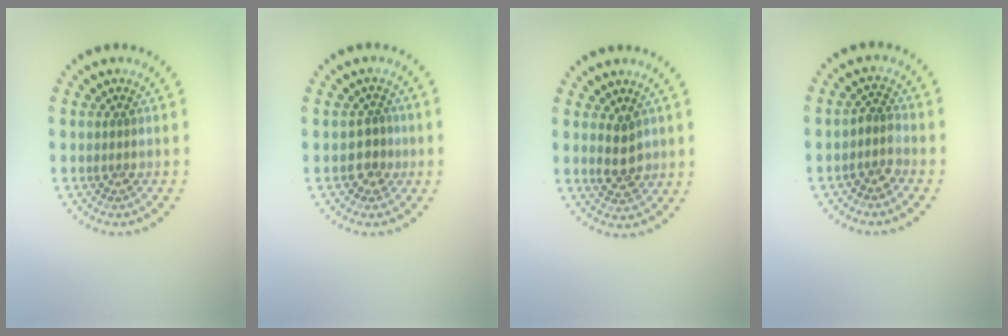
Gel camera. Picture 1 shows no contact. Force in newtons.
{"total": 1.8, "press": 1.6, "slide": 0.9}
{"total": 2.4, "press": 2.3, "slide": 0.5}
{"total": 1.8, "press": 1.5, "slide": 1.0}